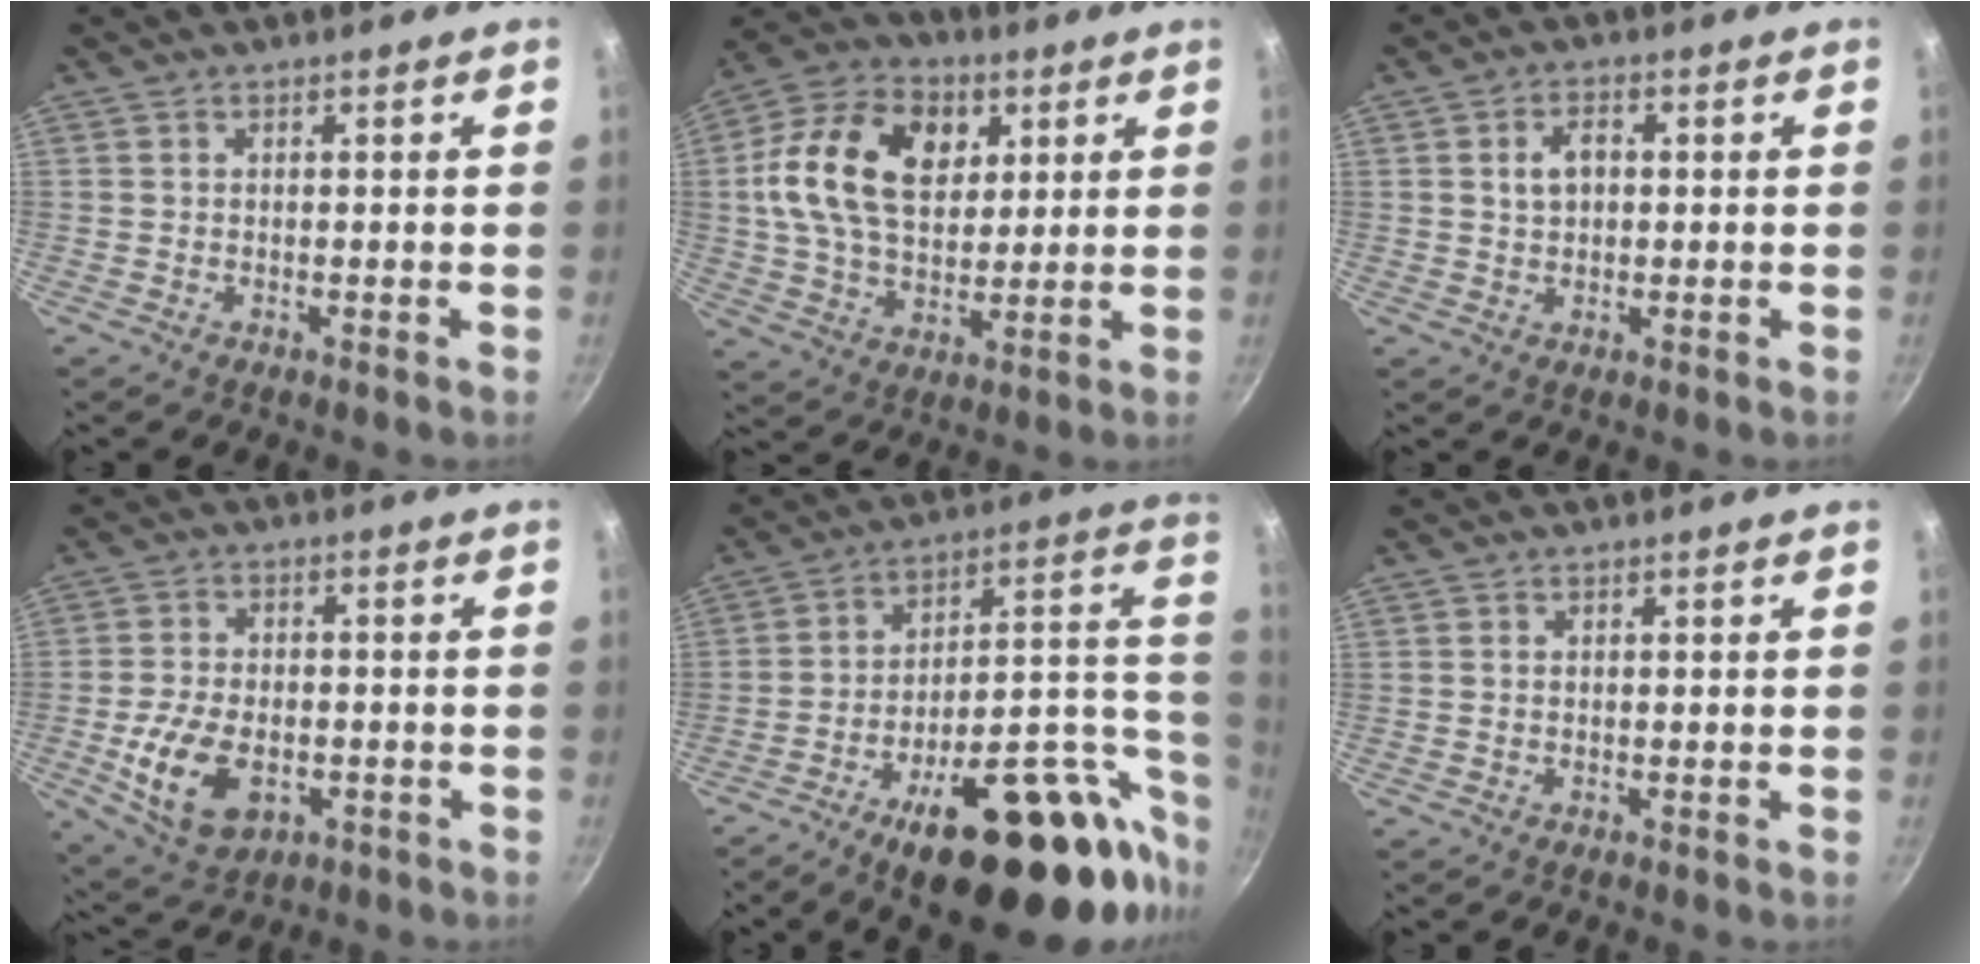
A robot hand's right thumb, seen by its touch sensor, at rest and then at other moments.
{"total": 18.8, "force": [4.7, 12.9, 12.8], "torque": [-0.209, 0.004, 0.072]}
{"total": 4.3, "force": [0.7, 3.0, 3.0], "torque": [-0.037, 0.010, 0.012]}
{"total": 12.1, "force": [-3.3, 7.5, 8.9], "torque": [-0.158, 0.008, -0.049]}
{"total": 31.2, "force": [-10.8, 14.2, 25.6], "torque": [-0.311, 0.054, -0.147]}
{"total": 0.0}